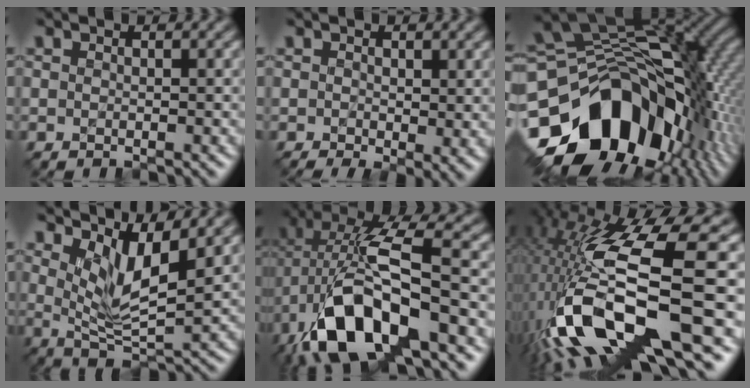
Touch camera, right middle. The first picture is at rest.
{"total": 3.3, "force": [-0.7, 1.6, 2.8], "torque": [-0.041, -0.011, -0.008]}
{"total": 17.2, "force": [-5.9, 12.0, 10.8], "torque": [-0.197, -0.022, -0.089]}
{"total": 4.6, "force": [2.4, 1.4, 3.7], "torque": [-0.073, -0.012, 0.049]}
{"total": 12.1, "force": [-4.2, 5.0, 10.1], "torque": [-0.203, 0.005, -0.076]}
{"total": 15.6, "force": [-4.6, 5.5, 13.9], "torque": [-0.281, -0.014, -0.070]}